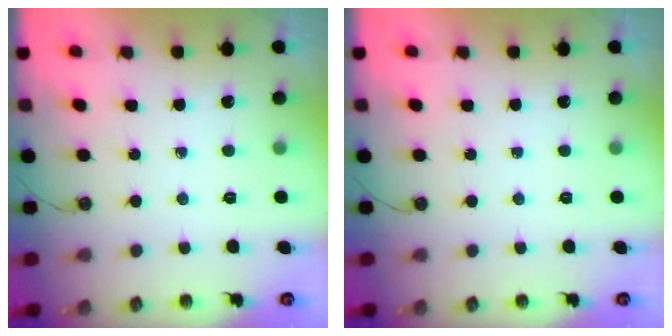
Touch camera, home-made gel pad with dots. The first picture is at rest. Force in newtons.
{"total": 0.0}